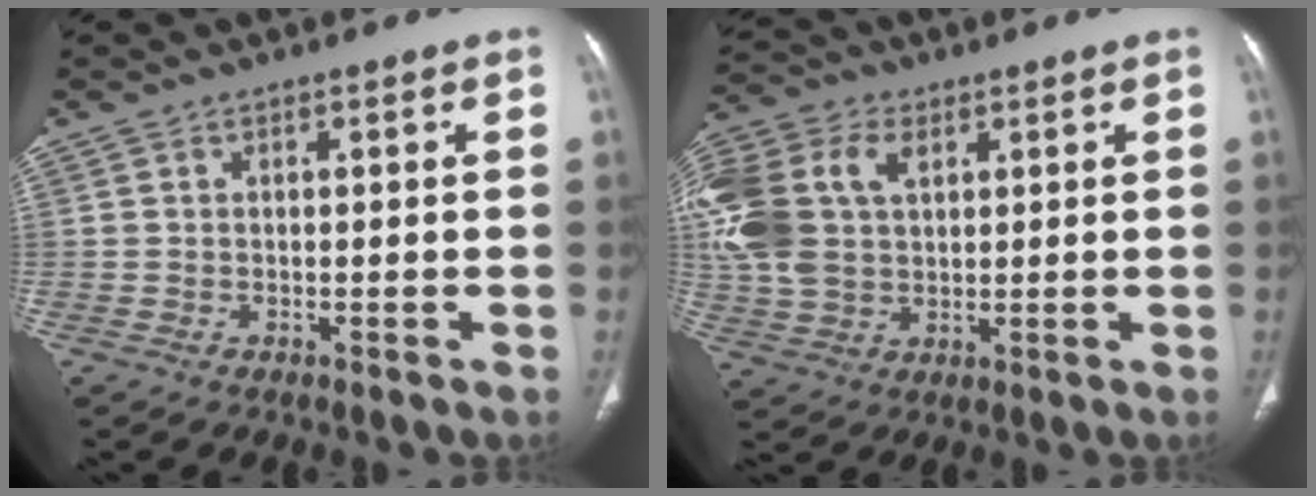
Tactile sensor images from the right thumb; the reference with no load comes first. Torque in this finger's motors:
{"motor_torque": [0.49, 0.50, 0.95, 0.51, 0.32]}